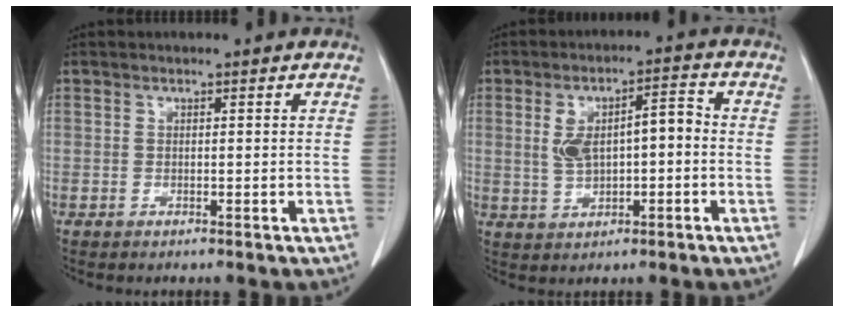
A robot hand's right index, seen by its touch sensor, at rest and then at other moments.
{"total": 7.8, "force": [0.2, 3.1, 7.1], "torque": [-0.135, 0.030, 0.011]}